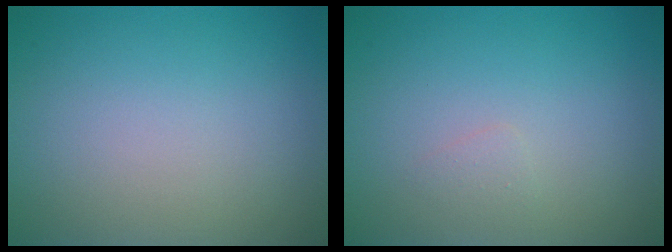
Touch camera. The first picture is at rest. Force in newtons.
{"total": 0.7, "press": 0.7, "slide": 0.0}